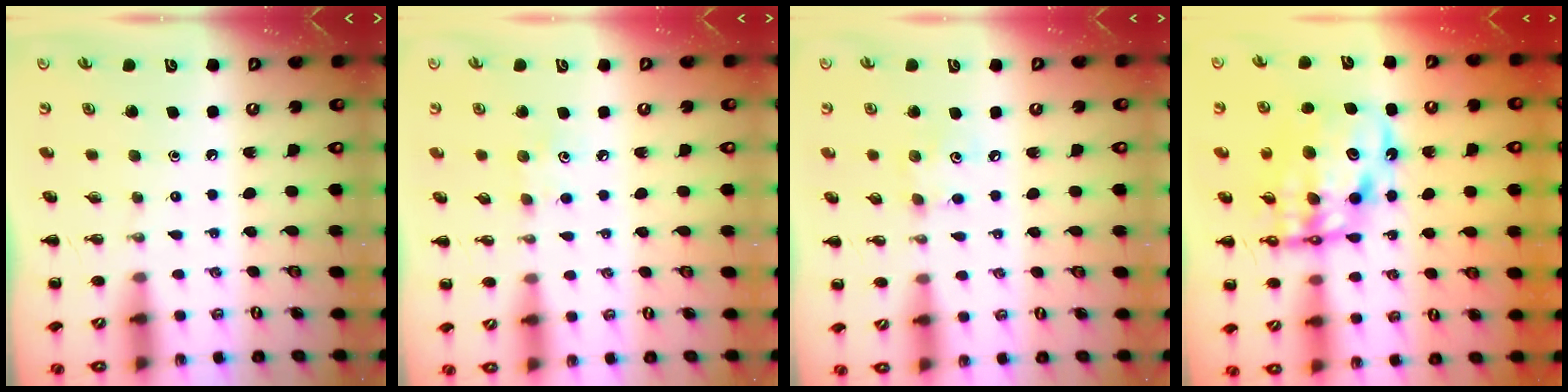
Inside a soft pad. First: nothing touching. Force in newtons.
{"total": 5.3, "press": 5.1, "slide": 1.6}
{"total": 3.8, "press": 3.7, "slide": 0.9}
{"total": 14.5, "press": 14.1, "slide": 3.6}